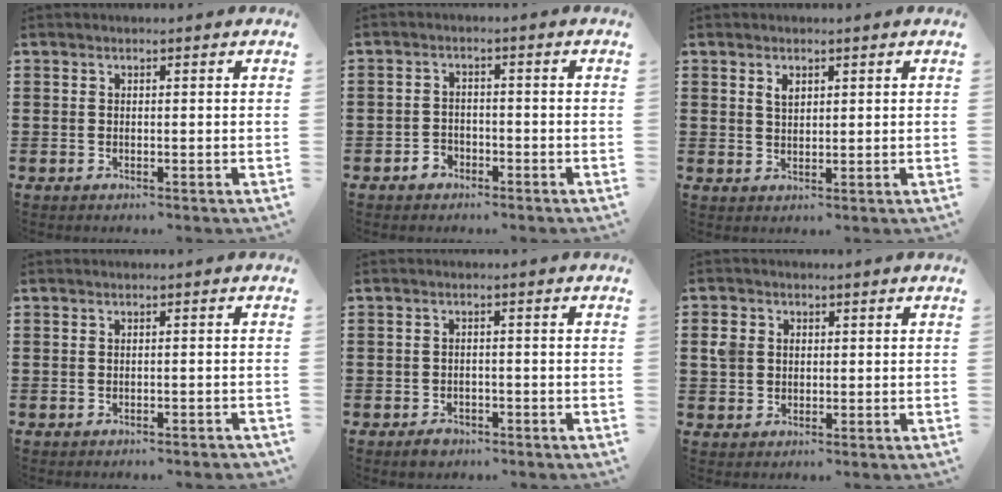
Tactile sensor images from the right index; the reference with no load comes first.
{"total": 2.2, "force": [-1.6, 1.4, 0.3], "torque": [-0.012, 0.004, -0.036]}
{"total": 1.8, "force": [1.0, 1.1, 1.1], "torque": [-0.024, 0.004, 0.018]}
{"total": 0.7, "force": [-0.7, -0.1, 0.2], "torque": [-0.006, -0.004, -0.014]}
{"total": 1.6, "force": [-1.4, 0.8, 0.4], "torque": [-0.011, 0.001, -0.030]}
{"total": 3.1, "force": [0.5, 2.6, 1.6], "torque": [-0.047, 0.008, 0.005]}